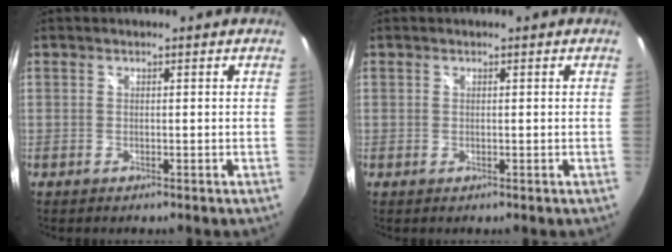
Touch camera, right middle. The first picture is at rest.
{"total": 0.0}